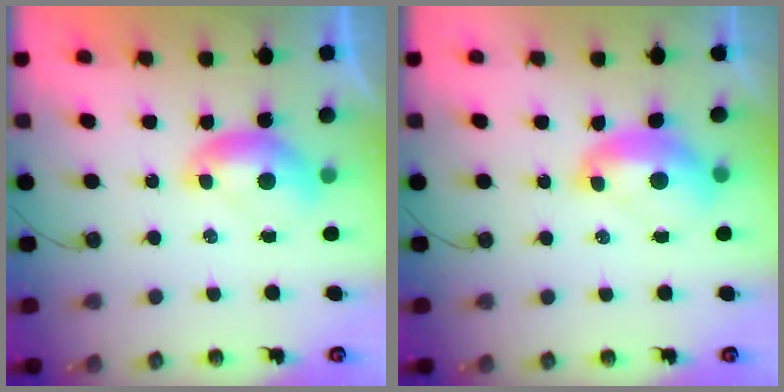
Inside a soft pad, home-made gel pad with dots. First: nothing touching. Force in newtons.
{"total": 2.7, "press": 2.6, "slide": 0.8}